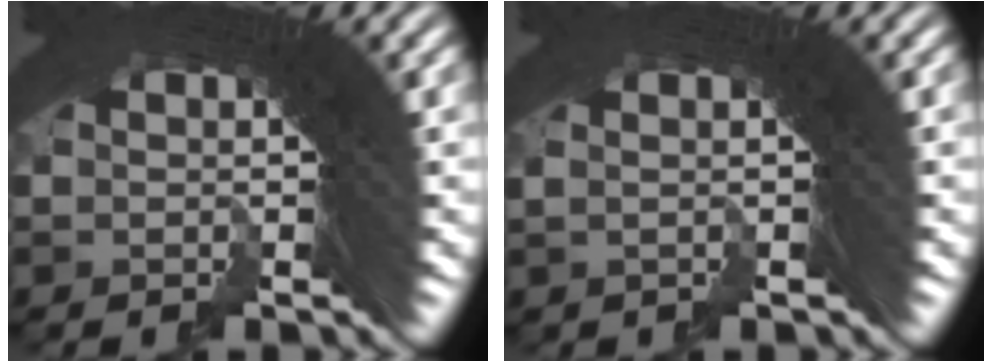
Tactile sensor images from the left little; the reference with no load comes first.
{"total": 1.3, "force": [0.4, -0.1, 1.3], "torque": [-0.003, 0.016, 0.000]}